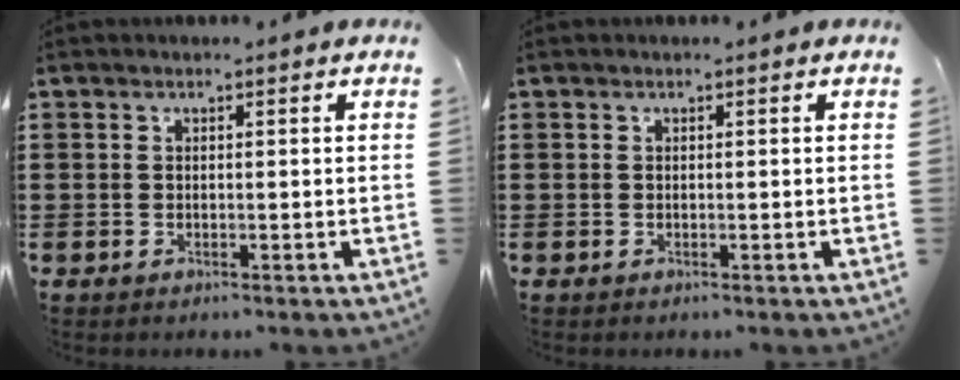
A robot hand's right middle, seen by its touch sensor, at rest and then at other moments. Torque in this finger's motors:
{"motor_torque": [0.08, -0.02, -0.01, 0.00]}